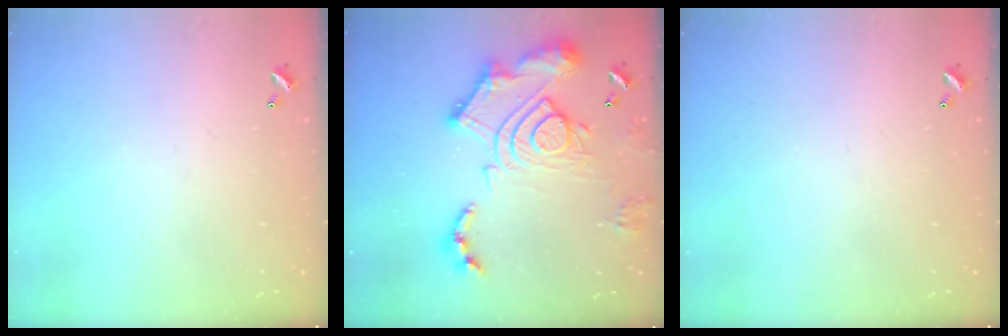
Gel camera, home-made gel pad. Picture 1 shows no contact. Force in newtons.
{"total": 21.5, "press": 21.4, "slide": 2.5}
{"total": 0.0}